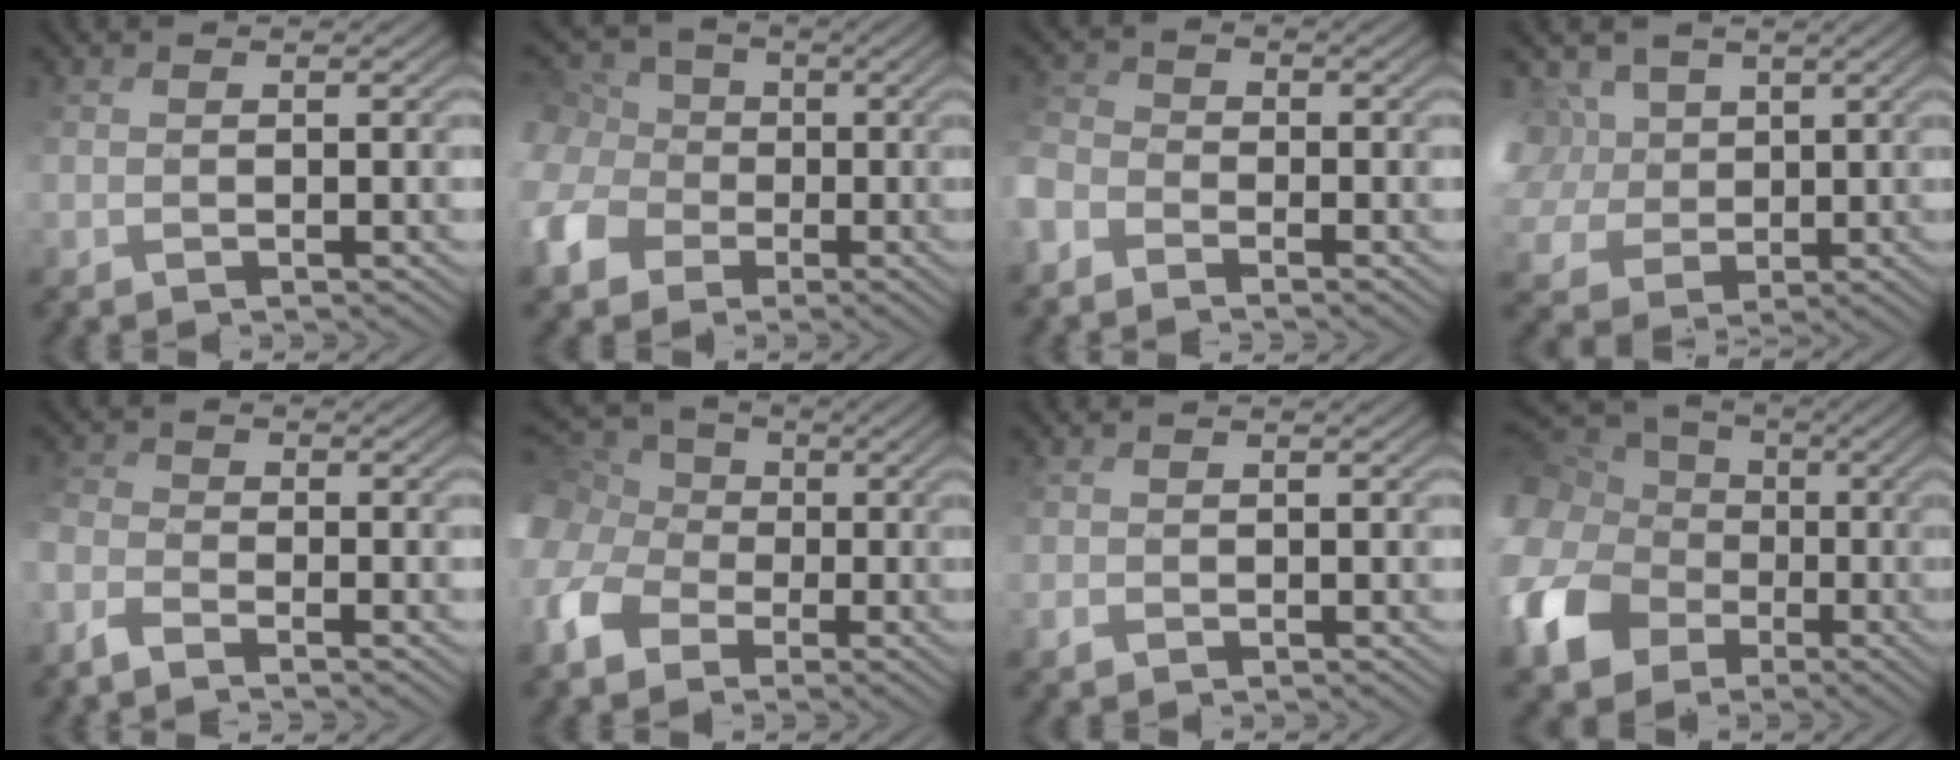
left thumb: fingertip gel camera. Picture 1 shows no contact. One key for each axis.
{"total": 9.6, "fx": -0.2, "fy": 8.5, "fz": 4.5, "tx": -0.161, "ty": 0.005, "tz": -0.006}
{"total": 4.8, "fx": -3.3, "fy": 2.7, "fz": 2.2, "tx": -0.070, "ty": -0.009, "tz": -0.060}
{"total": 11.3, "fx": 4.7, "fy": 8.7, "fz": 5.5, "tx": -0.159, "ty": 0.036, "tz": 0.073}
{"total": 3.9, "fx": -2.8, "fy": 1.3, "fz": 2.4, "tx": -0.071, "ty": -0.007, "tz": -0.061}
{"total": 11.9, "fx": -1.6, "fy": 9.8, "fz": 6.7, "tx": -0.218, "ty": -0.020, "tz": -0.031}
{"total": 0.6, "fx": 0.2, "fy": 0.6, "fz": -0.2, "tx": 0.003, "ty": 0.006, "tz": -0.004}
{"total": 16.5, "fx": -0.9, "fy": 13.9, "fz": 8.9, "tx": -0.264, "ty": -0.031, "tz": -0.013}